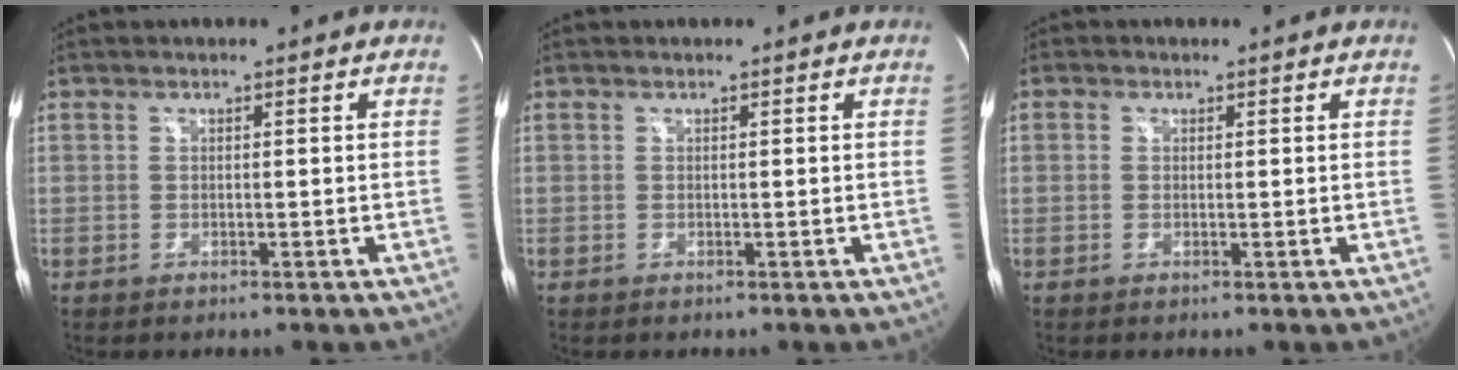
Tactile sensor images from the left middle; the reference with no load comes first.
{"total": 0.0}
{"total": 1.4, "force": [-0.5, -0.7, -1.1], "torque": [0.018, -0.011, -0.010]}